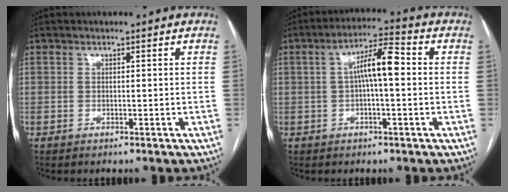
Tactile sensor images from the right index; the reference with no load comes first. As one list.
[{"total": 7.4, "force": [0.7, 1.4, 7.2], "torque": [-0.129, 0.026, 0.008]}]